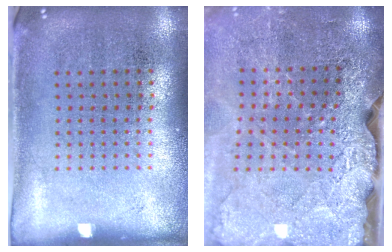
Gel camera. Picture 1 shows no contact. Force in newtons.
{"total": 3.9, "press": 3.2, "slide": 2.2}